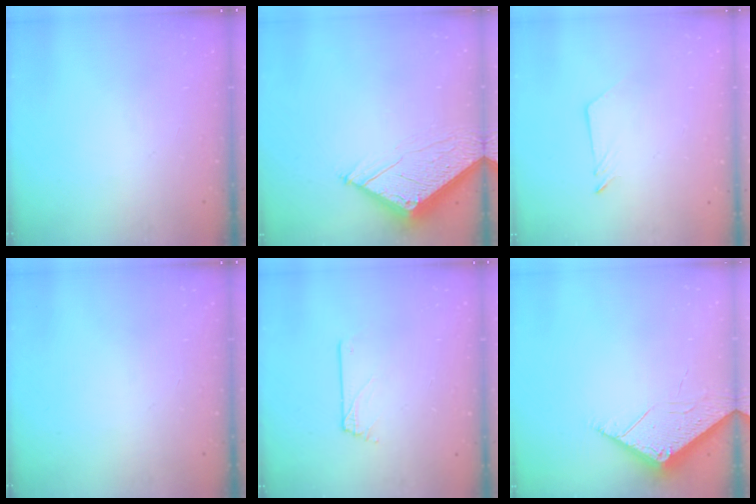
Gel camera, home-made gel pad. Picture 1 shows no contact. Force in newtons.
{"total": 6.6, "press": 6.6, "slide": 0.7}
{"total": 2.6, "press": 2.6, "slide": 0.3}
{"total": 0.0}
{"total": 0.6, "press": 0.6, "slide": 0.1}
{"total": 4.0, "press": 3.9, "slide": 0.4}